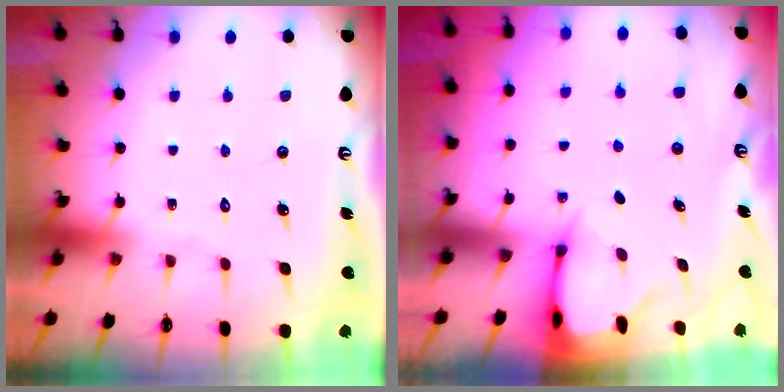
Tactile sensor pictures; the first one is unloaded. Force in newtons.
{"total": 2.0, "press": 2.0, "slide": 0.1}